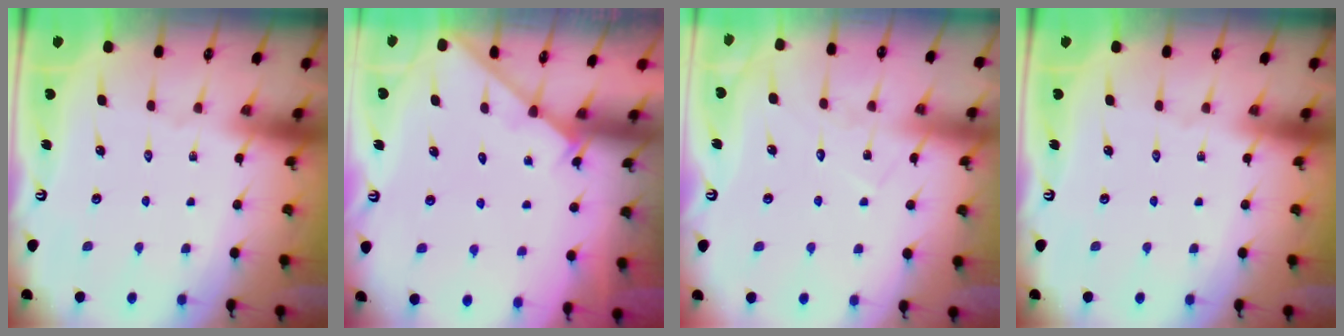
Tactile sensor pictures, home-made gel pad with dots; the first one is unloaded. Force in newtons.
{"total": 2.0, "press": 2.0, "slide": 0.2}
{"total": 6.8, "press": 6.8, "slide": 0.5}
{"total": 0.0}